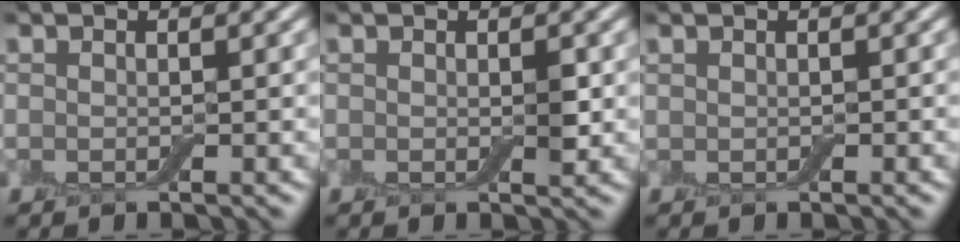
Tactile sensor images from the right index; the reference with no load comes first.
{"total": 1.1, "force": [0.0, 0.6, 0.9], "torque": [-0.014, -0.001, 0.001]}
{"total": 0.0}